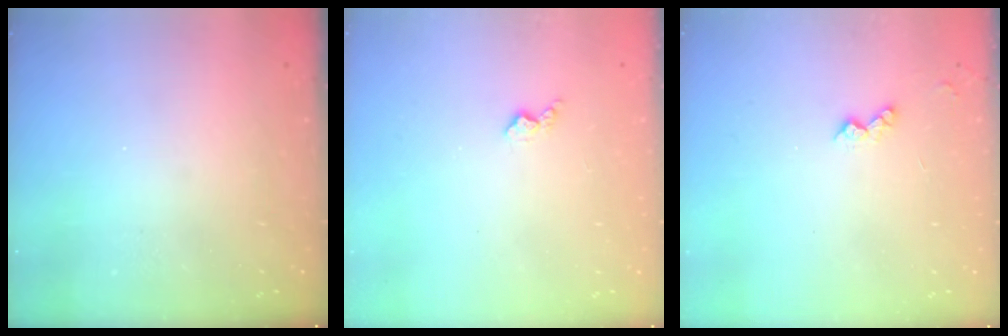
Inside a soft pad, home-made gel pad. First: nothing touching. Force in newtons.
{"total": 2.9, "press": 2.9, "slide": 0.5}
{"total": 4.0, "press": 4.0, "slide": 0.6}